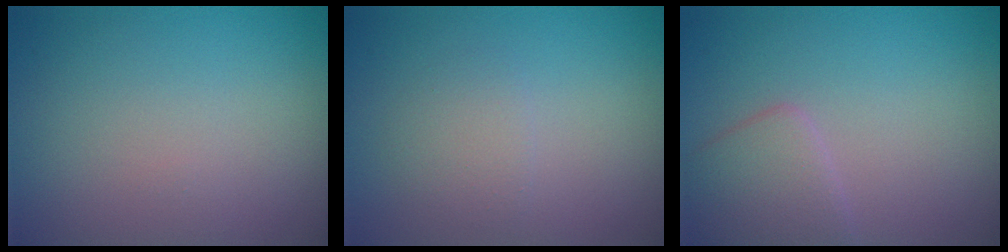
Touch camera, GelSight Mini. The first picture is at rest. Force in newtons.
{"total": 1.6, "press": 1.6, "slide": 0.0}
{"total": 2.9, "press": 2.9, "slide": 0.1}